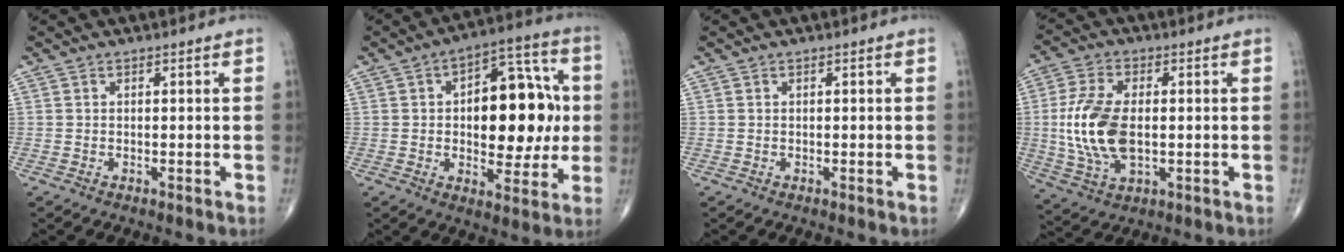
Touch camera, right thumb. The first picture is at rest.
{"total": 18.8, "force": [0.9, 10.1, 15.9], "torque": [-0.173, 0.020, 0.014]}
{"total": 0.0}
{"total": 13.4, "force": [-0.3, 7.2, 11.3], "torque": [-0.240, -0.002, -0.002]}